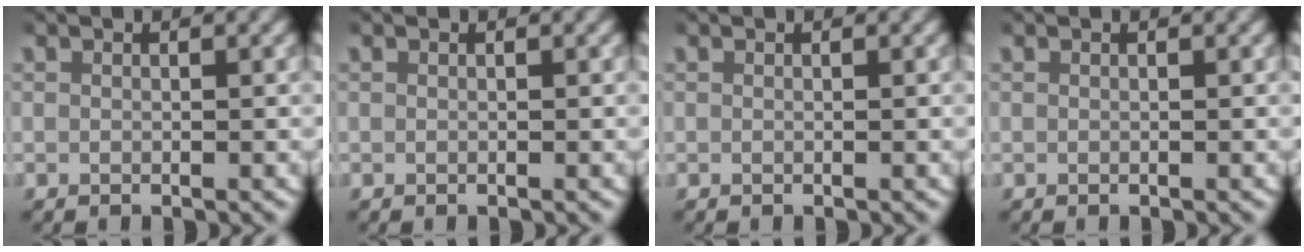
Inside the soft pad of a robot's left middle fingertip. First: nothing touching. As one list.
[{"total": 0.0}, {"total": 0.0}, {"total": 0.0}]